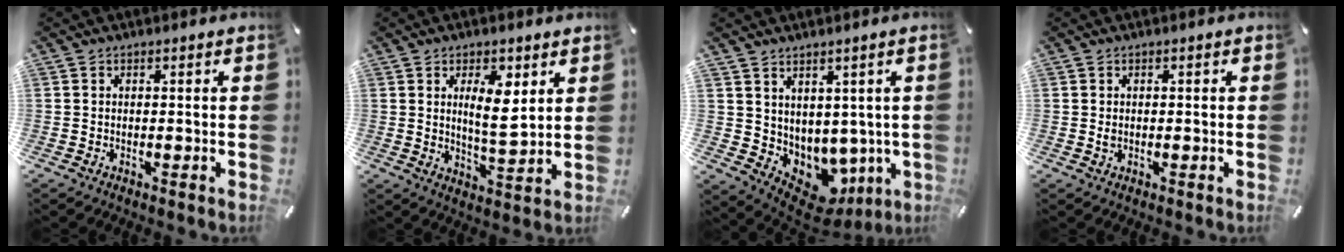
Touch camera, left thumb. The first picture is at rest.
{"total": 8.1, "force": [2.9, 3.3, 6.9], "torque": [-0.109, -0.011, 0.045]}
{"total": 5.3, "force": [1.7, 5.0, 0.8], "torque": [-0.012, -0.037, 0.045]}
{"total": 0.9, "force": [-0.1, 0.6, 0.7], "torque": [-0.014, 0.001, -0.002]}